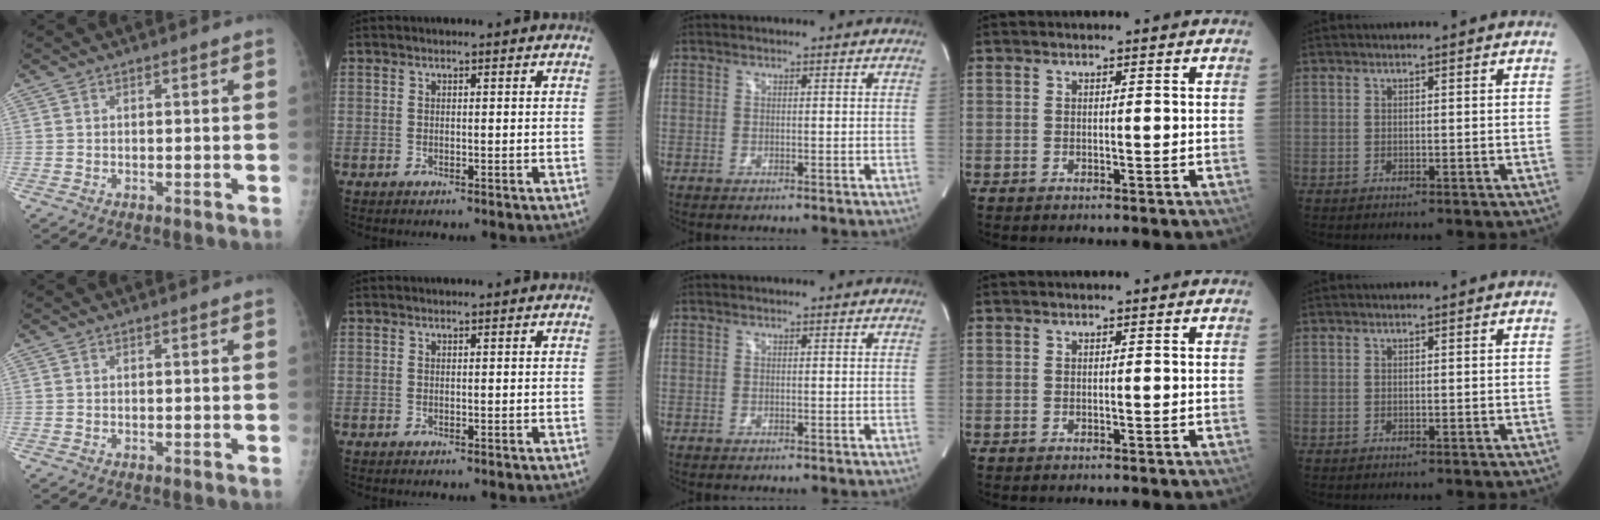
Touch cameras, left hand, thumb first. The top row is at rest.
{}